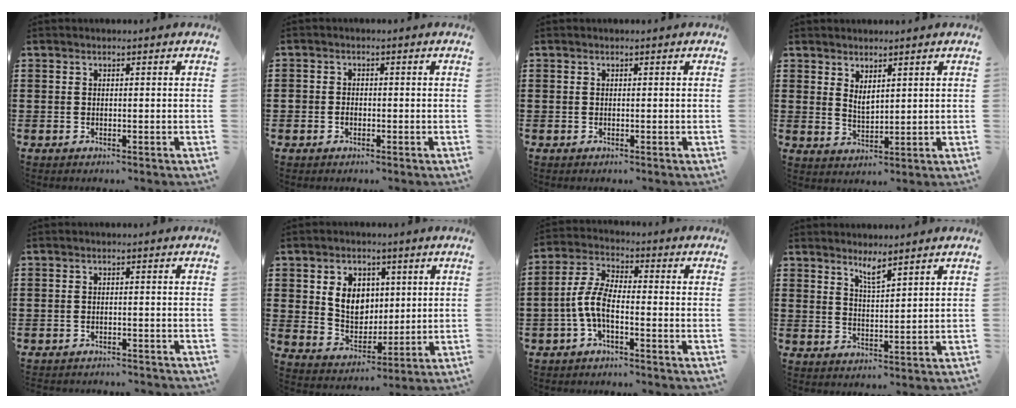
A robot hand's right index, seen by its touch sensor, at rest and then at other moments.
{"total": 1.1, "force": [-0.4, 0.9, 0.6], "torque": [-0.013, 0.000, -0.008]}
{"total": 0.0}
{"total": 2.4, "force": [1.8, 0.9, 1.2], "torque": [-0.027, 0.003, 0.034]}
{"total": 1.4, "force": [-1.4, 0.1, 0.0], "torque": [-0.005, 0.003, -0.029]}
{"total": 6.9, "force": [1.6, 5.6, 3.8], "torque": [-0.078, 0.010, 0.025]}
{"total": 6.3, "force": [-2.3, 2.0, 5.5], "torque": [-0.130, -0.007, -0.049]}
{"total": 2.9, "force": [2.5, 0.3, 1.3], "torque": [-0.031, 0.003, 0.046]}